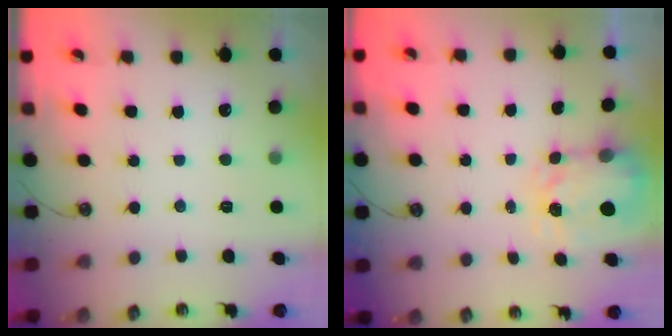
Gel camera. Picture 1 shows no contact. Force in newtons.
{"total": 3.8, "press": 3.8, "slide": 0.6}